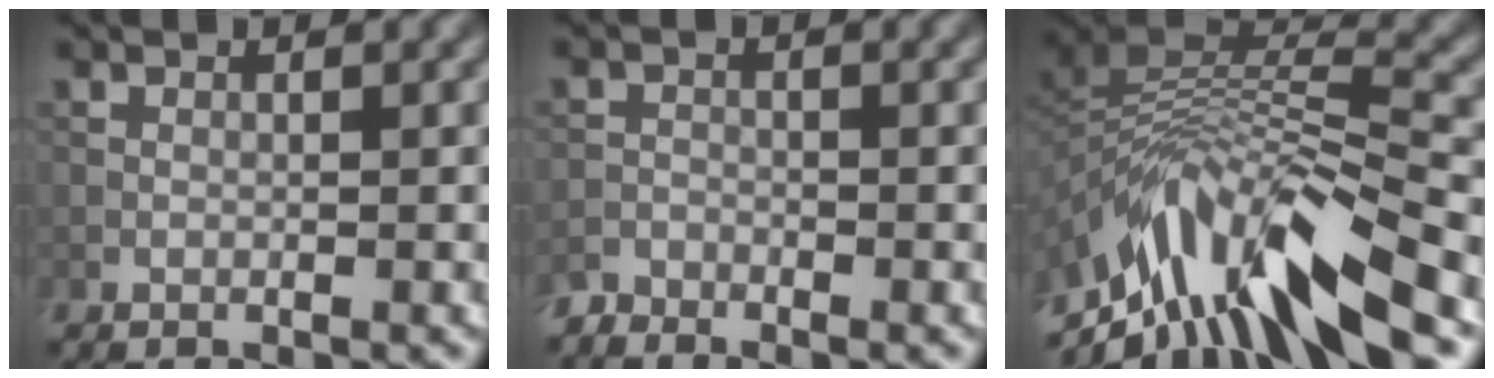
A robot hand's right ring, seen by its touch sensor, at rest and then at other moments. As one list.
[{"total": 1.5, "force": [-1.5, 0.3, 0.0], "torque": [-0.005, 0.003, -0.035]}, {"total": 12.8, "force": [-7.4, 4.6, 9.4], "torque": [-0.189, 0.023, -0.126]}]